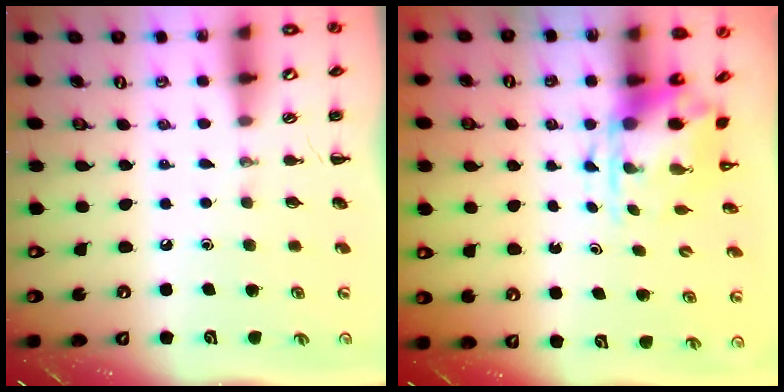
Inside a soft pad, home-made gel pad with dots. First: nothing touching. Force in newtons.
{"total": 3.7, "press": 3.6, "slide": 0.9}